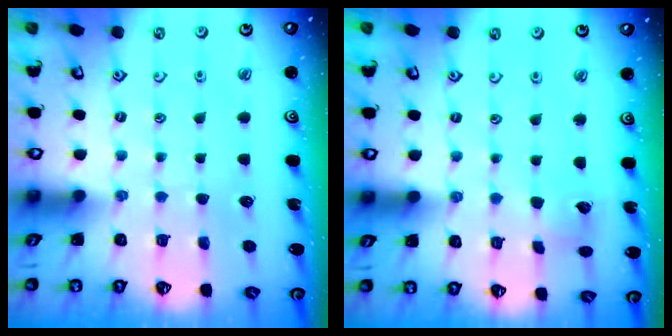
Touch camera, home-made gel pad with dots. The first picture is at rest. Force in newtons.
{"total": 5.2, "press": 5.1, "slide": 0.8}